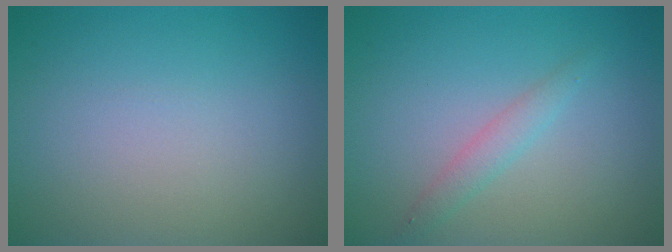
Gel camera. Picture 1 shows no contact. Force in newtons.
{"total": 1.5, "press": 1.5, "slide": 0.1}